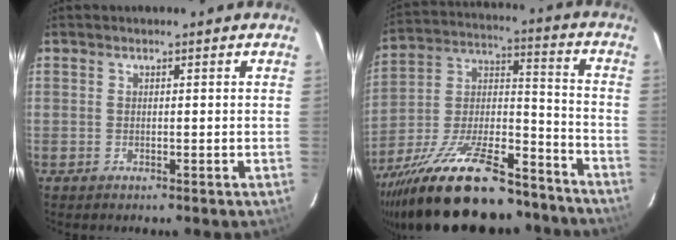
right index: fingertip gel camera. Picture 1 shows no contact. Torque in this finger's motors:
{"motor_torque": [1.27, -0.87, 1.05, 0.21]}